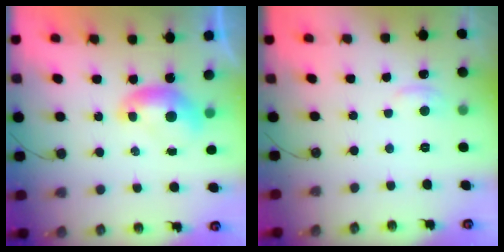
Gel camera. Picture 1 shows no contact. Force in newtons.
{"total": 1.2, "press": 1.0, "slide": 0.8}